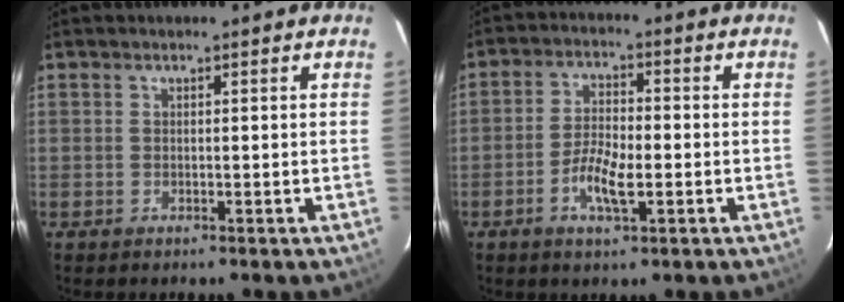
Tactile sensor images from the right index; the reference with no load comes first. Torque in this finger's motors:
{"motor_torque": [0.11, -0.15, 0.30, 0.05]}